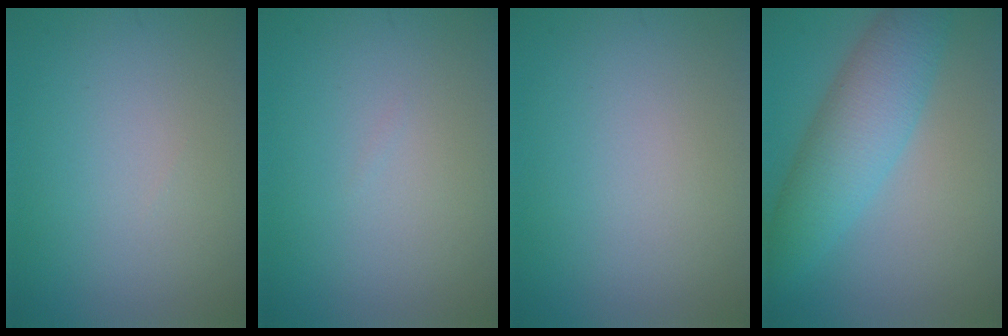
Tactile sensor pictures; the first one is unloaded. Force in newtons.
{"total": 0.0}
{"total": 0.0}
{"total": 6.2, "press": 6.2, "slide": 0.1}